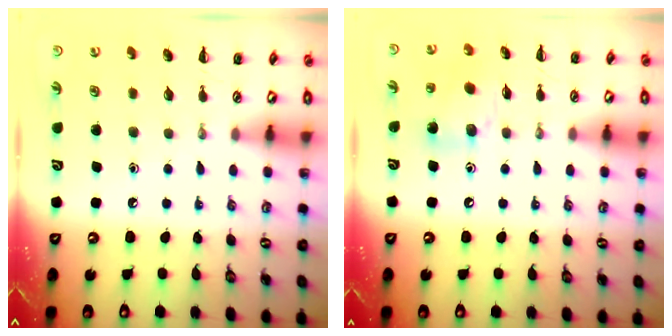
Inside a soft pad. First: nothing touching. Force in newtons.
{"total": 11.2, "press": 10.9, "slide": 2.4}